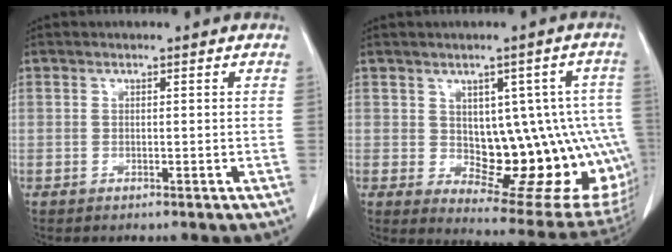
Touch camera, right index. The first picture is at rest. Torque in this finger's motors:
{"motor_torque": [1.00, -0.58, 0.31, 0.08]}